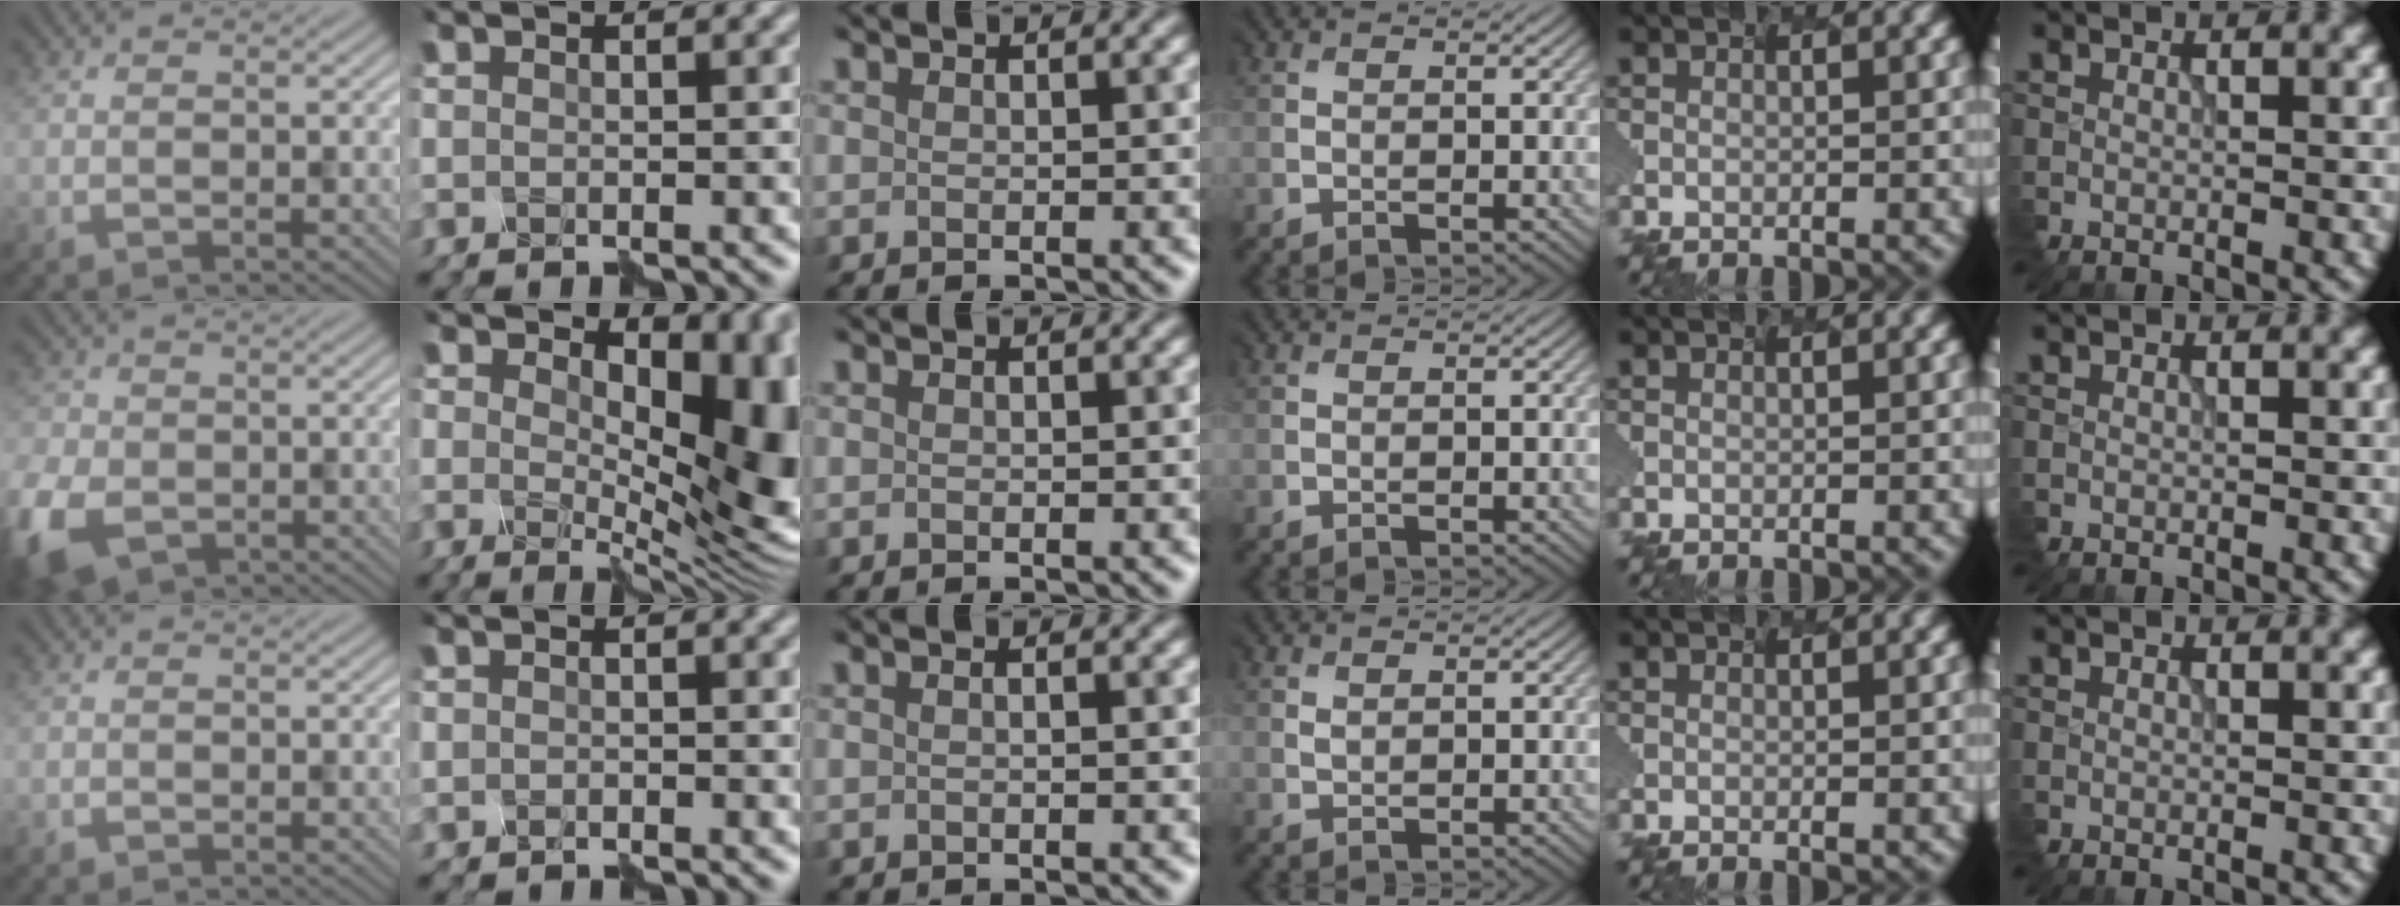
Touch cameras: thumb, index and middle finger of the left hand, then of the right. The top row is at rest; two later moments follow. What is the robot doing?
{"motion": "disassemble", "object": "velcro strap"}